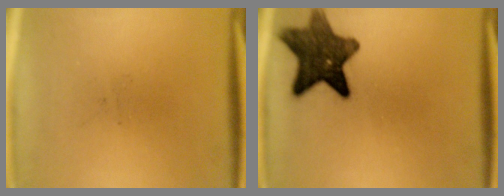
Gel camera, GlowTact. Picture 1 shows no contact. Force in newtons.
{"total": 11.3}